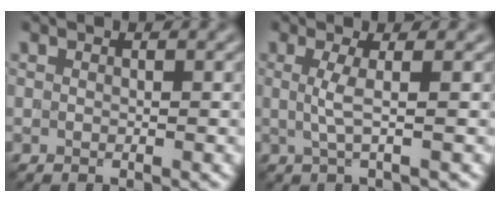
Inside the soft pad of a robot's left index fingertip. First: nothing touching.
{"total": 2.1, "force": [0.1, 0.4, 2.1], "torque": [-0.043, -0.003, -0.002]}